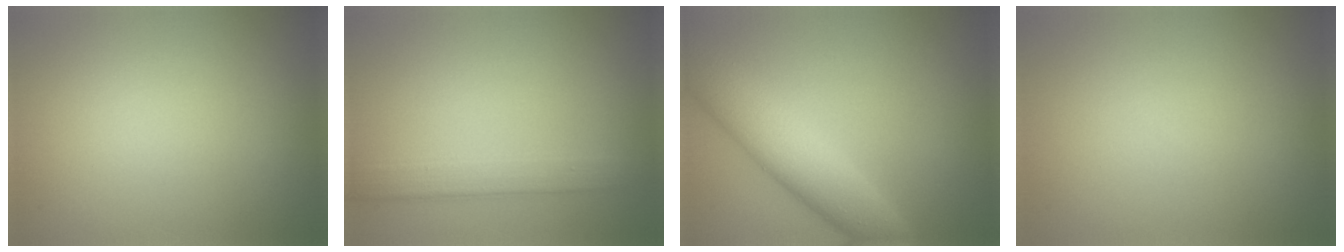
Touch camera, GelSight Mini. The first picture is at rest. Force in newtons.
{"total": 2.7, "press": 2.7, "slide": 0.1}
{"total": 6.1, "press": 6.1, "slide": 0.1}
{"total": 0.0}